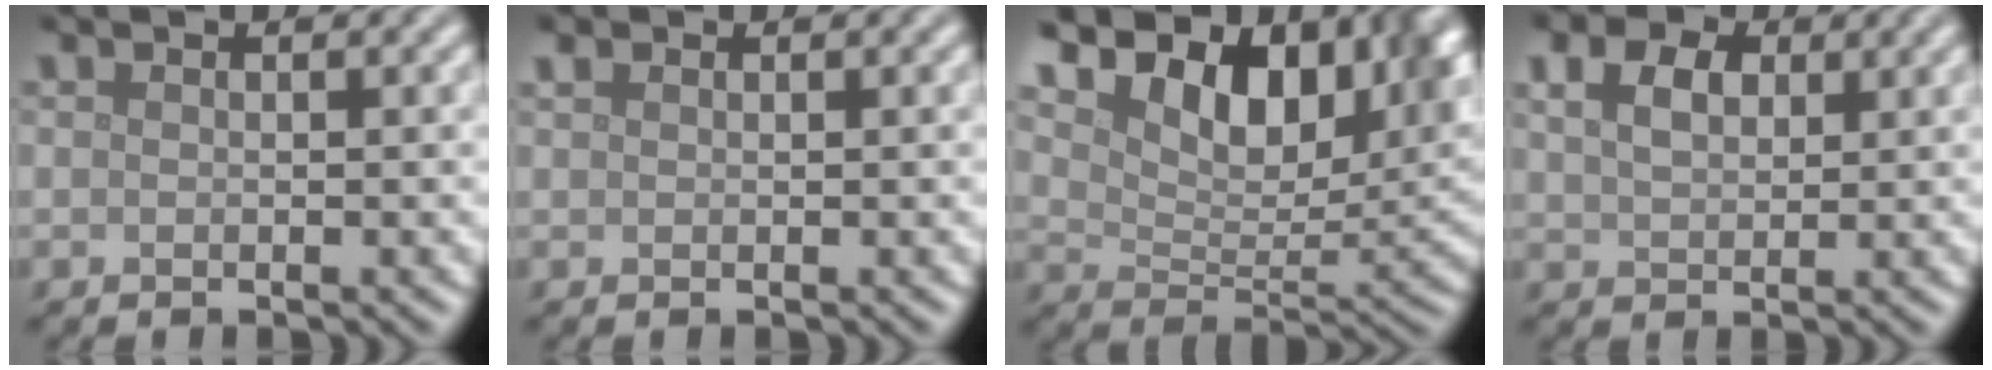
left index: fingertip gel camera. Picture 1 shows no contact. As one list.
[{"total": 0.6, "force": [0.5, 0.3, 0.2], "torque": [-0.002, 0.003, 0.010]}, {"total": 13.2, "force": [7.7, 6.9, 8.3], "torque": [-0.132, 0.015, 0.130]}, {"total": 4.0, "force": [1.8, 2.5, 2.5], "torque": [-0.050, 0.013, 0.024]}]